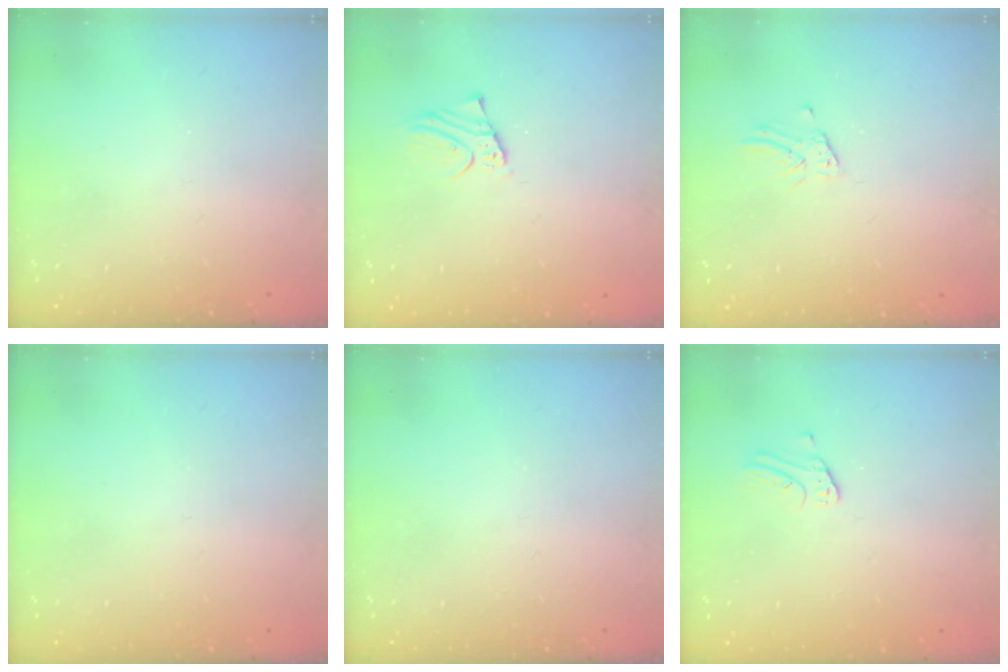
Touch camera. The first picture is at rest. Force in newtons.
{"total": 2.4, "press": 2.4, "slide": 0.0}
{"total": 1.3, "press": 1.3, "slide": 0.1}
{"total": 0.0}
{"total": 0.0}
{"total": 1.3, "press": 1.3, "slide": 0.1}